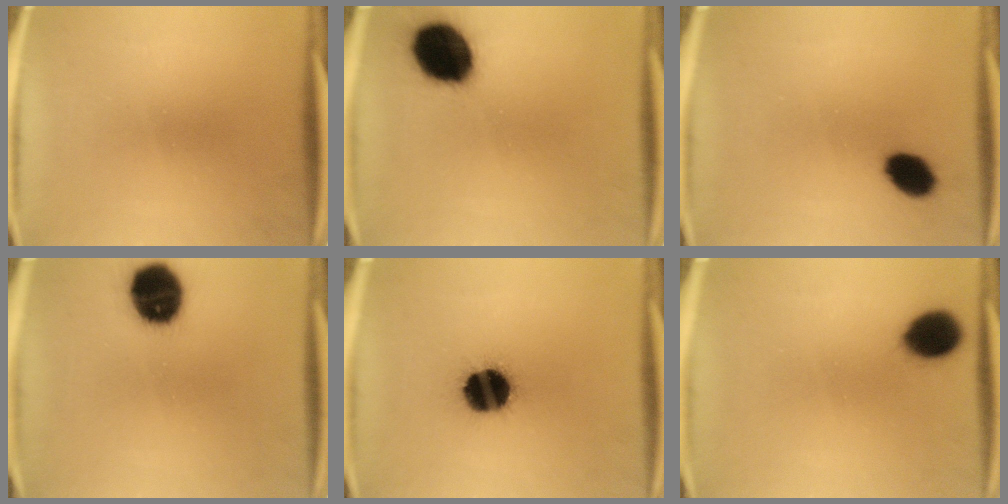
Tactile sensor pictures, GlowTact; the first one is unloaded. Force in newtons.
{"total": 16.0}
{"total": 6.7}
{"total": 14.8}
{"total": 16.1}
{"total": 9.6}